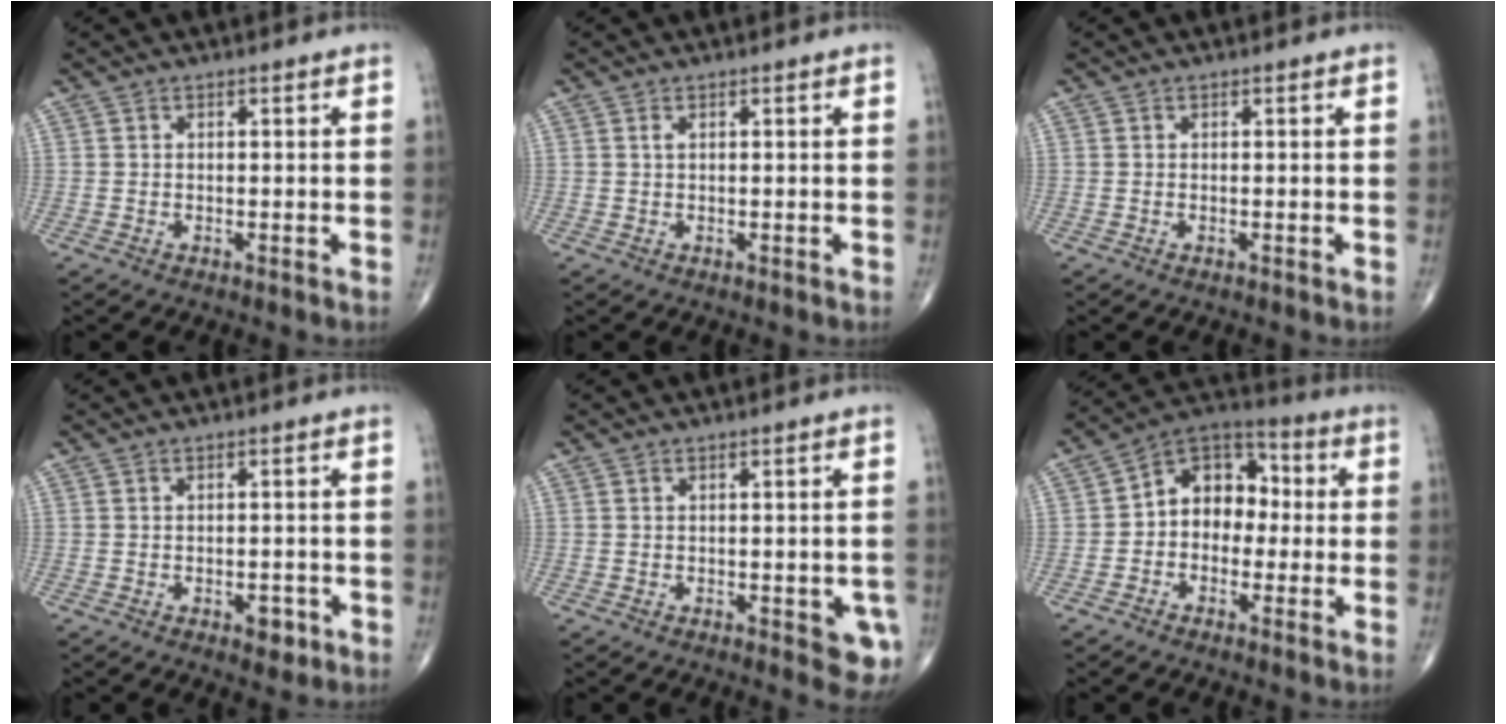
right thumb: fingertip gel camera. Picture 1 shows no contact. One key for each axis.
{"total": 0.6, "fx": 0.3, "fy": 0.2, "fz": 0.5, "tx": -0.010, "ty": 0.004, "tz": 0.007}
{"total": 0.0}
{"total": 2.9, "fx": -1.2, "fy": 1.6, "fz": 2.1, "tx": -0.016, "ty": 0.005, "tz": -0.011}
{"total": 5.5, "fx": -1.8, "fy": 2.1, "fz": 4.7, "tx": -0.033, "ty": -0.006, "tz": -0.018}
{"total": 11.1, "fx": -0.2, "fy": 8.4, "fz": 7.3, "tx": -0.069, "ty": 0.043, "tz": -0.023}